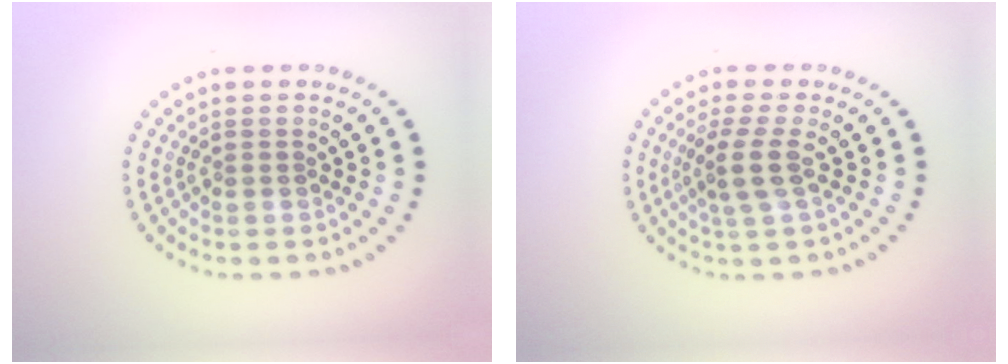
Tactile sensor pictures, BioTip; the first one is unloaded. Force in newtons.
{"total": 2.6, "press": 2.1, "slide": 1.6}